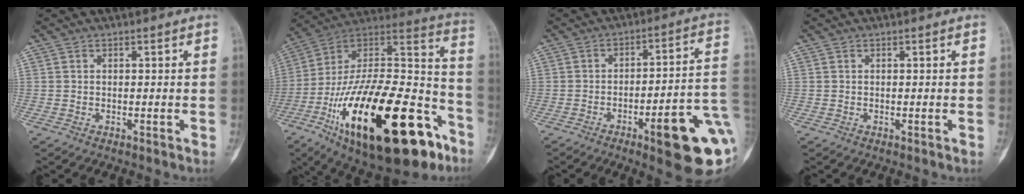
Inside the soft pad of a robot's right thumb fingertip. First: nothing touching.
{"total": 39.8, "force": [-18.1, 16.4, 31.5], "torque": [-0.500, 0.060, -0.287]}
{"total": 17.9, "force": [-6.5, 3.9, 16.2], "torque": [-0.161, 0.034, -0.077]}
{"total": 0.0}